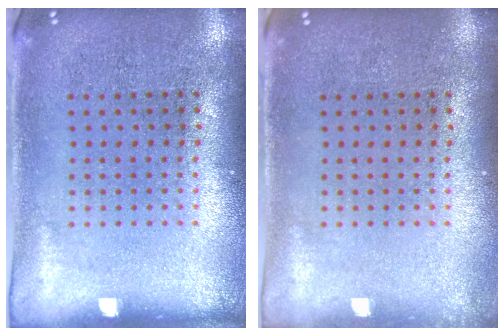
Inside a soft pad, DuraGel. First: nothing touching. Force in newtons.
{"total": 0.5, "press": 0.5, "slide": 0.2}